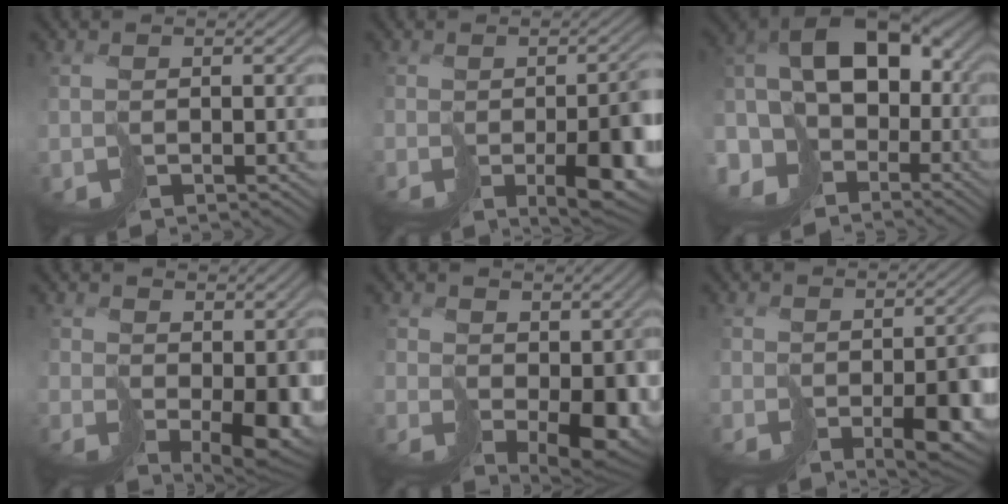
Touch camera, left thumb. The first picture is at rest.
{"total": 6.4, "force": [-2.5, 2.4, 5.4], "torque": [-0.073, -0.025, -0.015]}
{"total": 15.5, "force": [-2.8, 10.4, 11.1], "torque": [-0.229, -0.017, -0.045]}
{"total": 6.6, "force": [1.1, 4.5, 4.7], "torque": [-0.085, -0.036, 0.043]}
{"total": 7.7, "force": [0.8, 5.4, 5.4], "torque": [-0.096, -0.039, 0.034]}
{"total": 5.1, "force": [-2.0, 2.5, 4.0], "torque": [-0.051, -0.019, -0.010]}